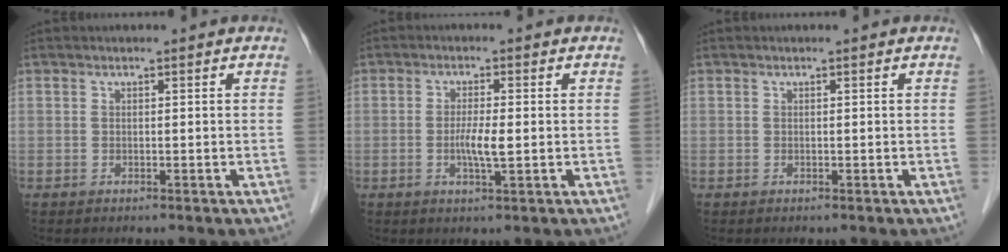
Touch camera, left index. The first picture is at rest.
{"total": 3.4, "force": [-0.5, 0.3, 3.4], "torque": [-0.069, -0.005, -0.009]}
{"total": 0.0}